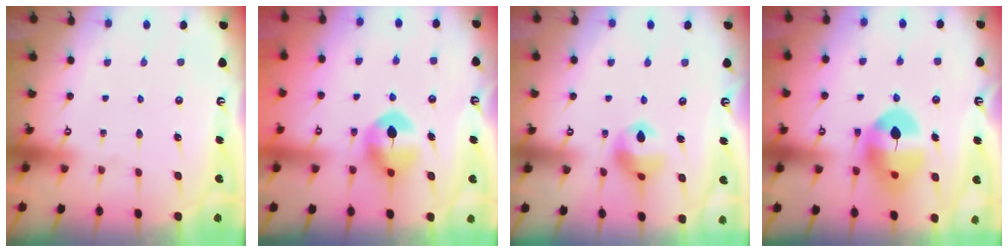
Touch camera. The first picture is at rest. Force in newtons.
{"total": 9.9, "press": 9.9, "slide": 0.4}
{"total": 11.0, "press": 10.9, "slide": 1.9}
{"total": 12.3, "press": 12.2, "slide": 1.7}